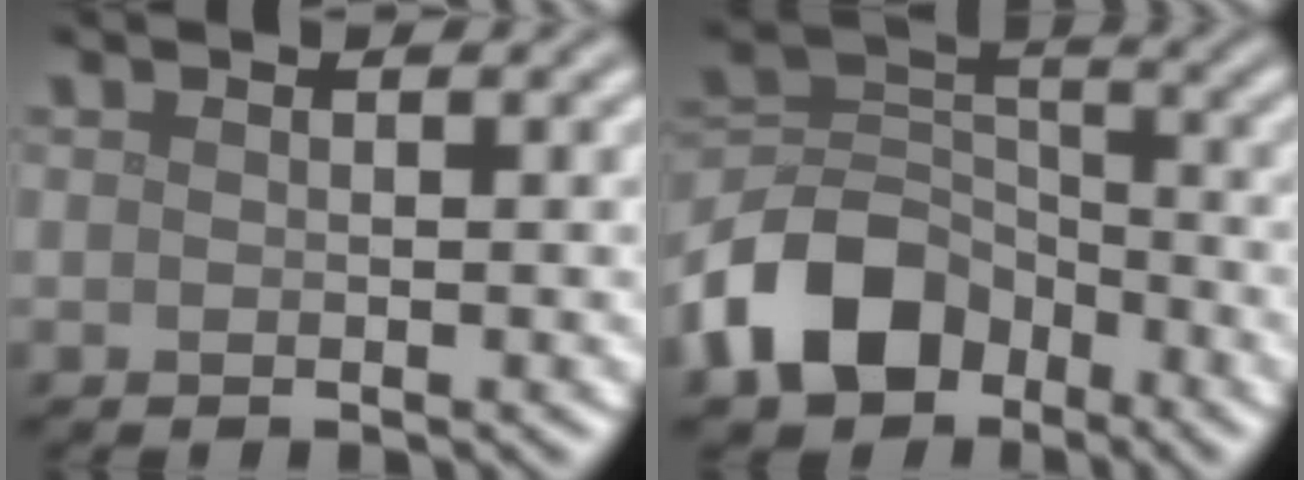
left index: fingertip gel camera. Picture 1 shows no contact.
{"total": 7.9, "force": [-4.6, 5.3, 3.7], "torque": [-0.067, 0.001, -0.100]}